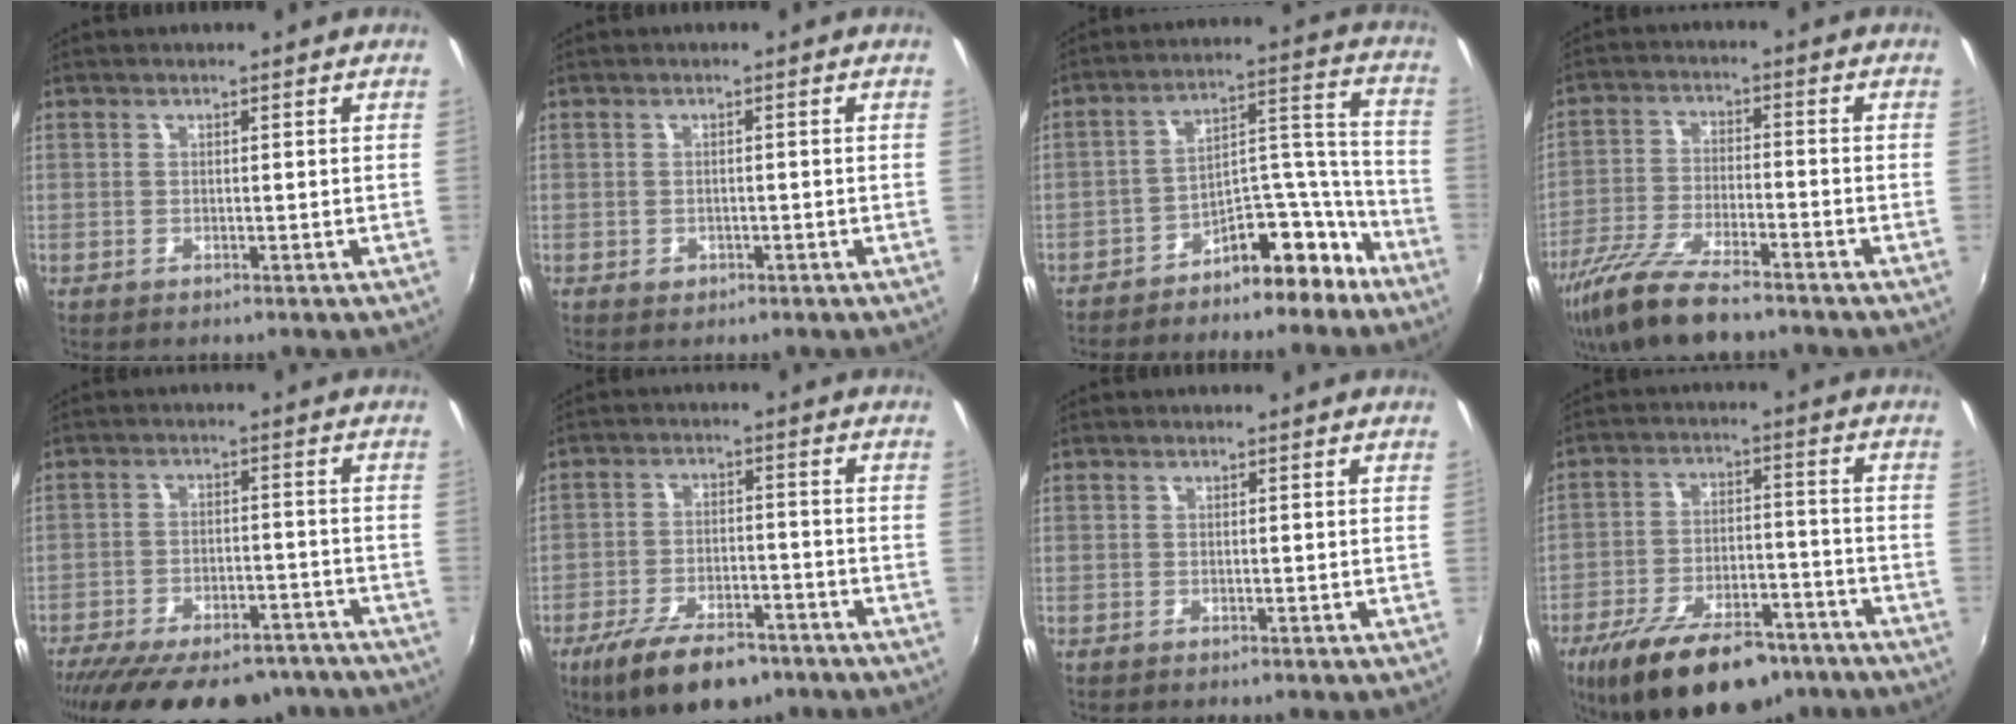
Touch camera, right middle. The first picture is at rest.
{"total": 1.5, "force": [-0.7, 1.2, 0.5], "torque": [-0.009, -0.004, -0.008]}
{"total": 13.2, "force": [-10.6, 5.3, 6.0], "torque": [-0.083, 0.069, -0.152]}
{"total": 13.5, "force": [-10.6, 2.9, 7.8], "torque": [-0.171, -0.033, -0.198]}
{"total": 23.0, "force": [-18.4, 8.6, 10.7], "torque": [-0.210, -0.019, -0.250]}
{"total": 13.5, "force": [-9.3, 5.7, 7.9], "torque": [-0.166, -0.020, -0.152]}
{"total": 0.0}
{"total": 20.5, "force": [-14.6, 8.8, 11.3], "torque": [-0.214, -0.016, -0.218]}